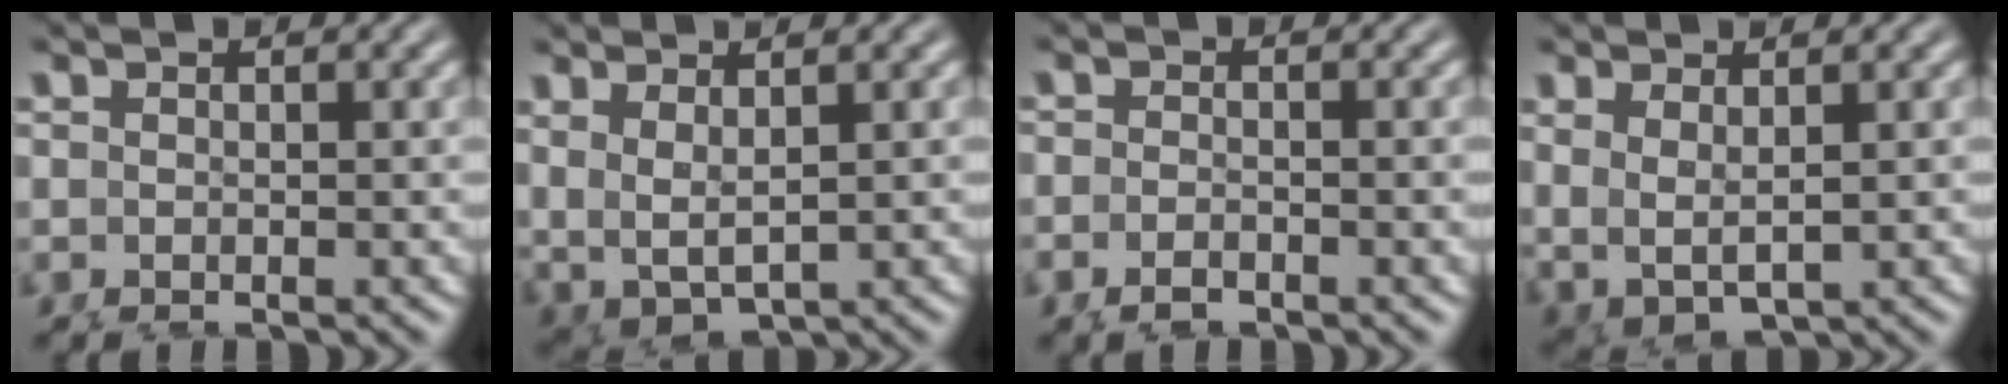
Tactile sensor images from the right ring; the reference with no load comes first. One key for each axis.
{"total": 3.1, "fx": 1.7, "fy": 1.9, "fz": 1.8, "tx": -0.054, "ty": -0.003, "tz": 0.037}
{"total": 0.9, "fx": -0.7, "fy": 0.3, "fz": 0.5, "tx": -0.010, "ty": 0.000, "tz": -0.011}
{"total": 3.1, "fx": 1.2, "fy": 2.0, "fz": 2.1, "tx": -0.053, "ty": -0.007, "tz": 0.033}